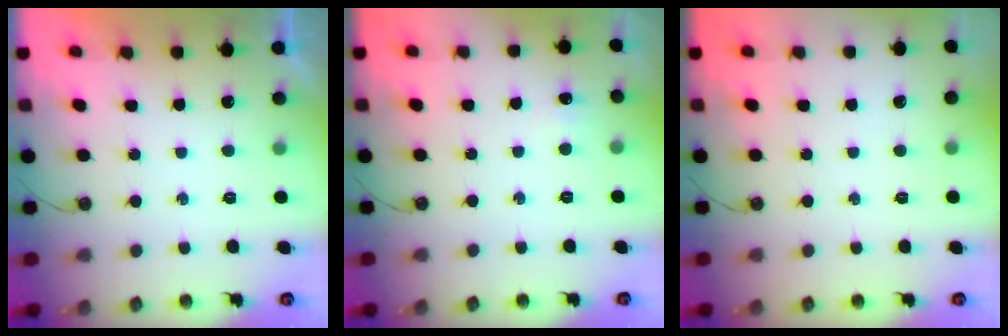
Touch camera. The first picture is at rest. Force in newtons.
{"total": 3.6, "press": 3.6, "slide": 0.5}
{"total": 0.0}